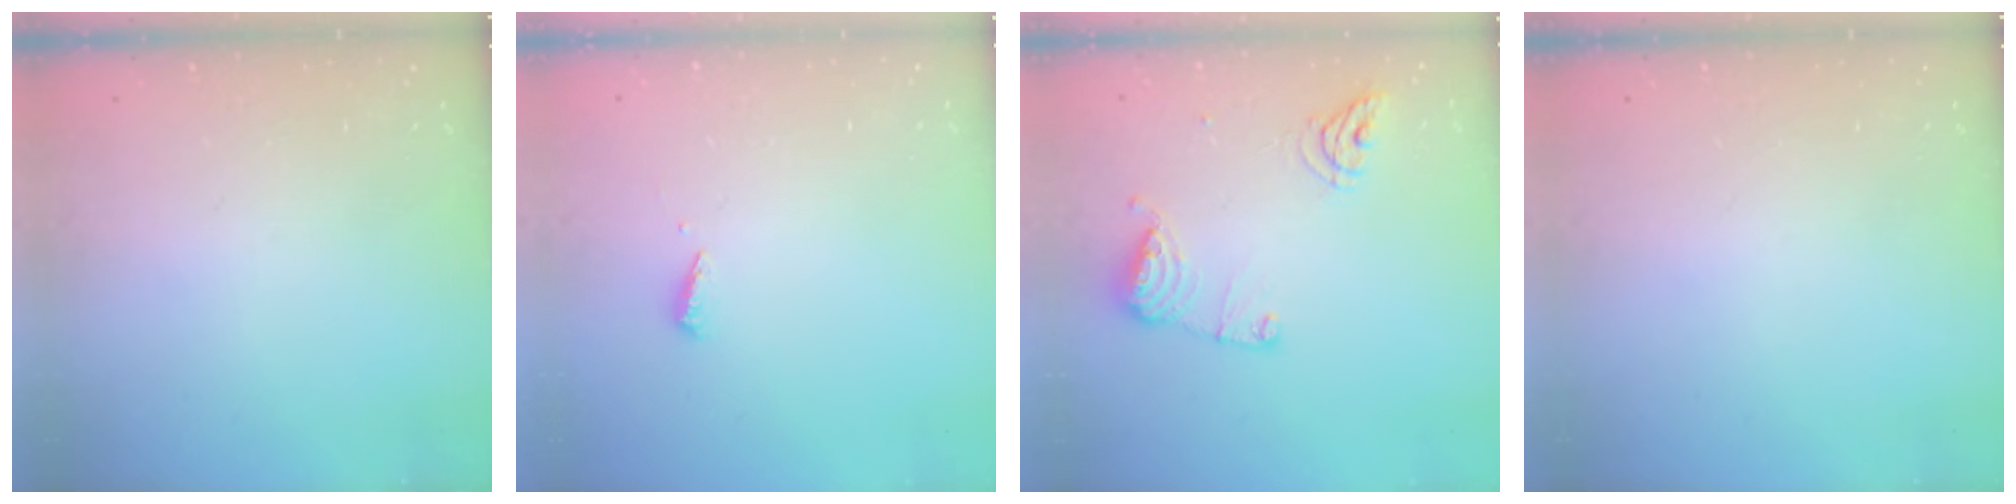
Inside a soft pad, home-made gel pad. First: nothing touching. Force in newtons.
{"total": 2.5, "press": 2.5, "slide": 0.1}
{"total": 11.3, "press": 11.2, "slide": 0.9}
{"total": 0.0}